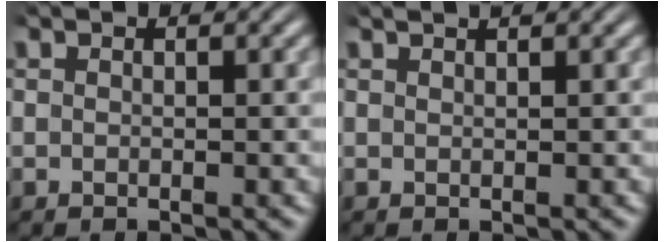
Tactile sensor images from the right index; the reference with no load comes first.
{"total": 1.2, "force": [1.1, -0.5, 0.3], "torque": [0.004, 0.002, 0.019]}